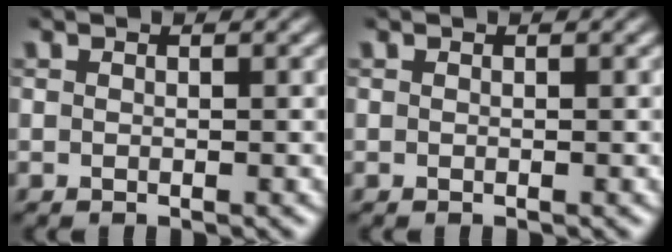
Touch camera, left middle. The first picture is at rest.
{"total": 0.0}